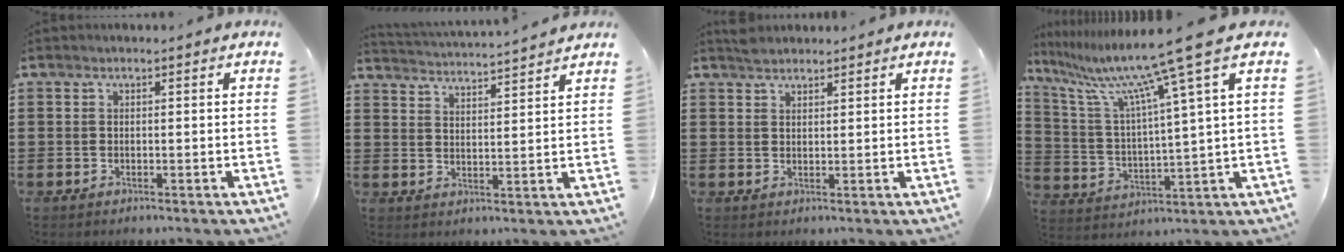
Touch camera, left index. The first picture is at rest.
{"total": 3.3, "force": [3.2, -0.7, -0.1], "torque": [-0.014, -0.027, 0.053]}
{"total": 1.9, "force": [1.8, 0.6, 0.2], "torque": [-0.008, 0.002, 0.036]}
{"total": 11.8, "force": [8.2, -1.1, 8.4], "torque": [-0.192, -0.042, 0.125]}